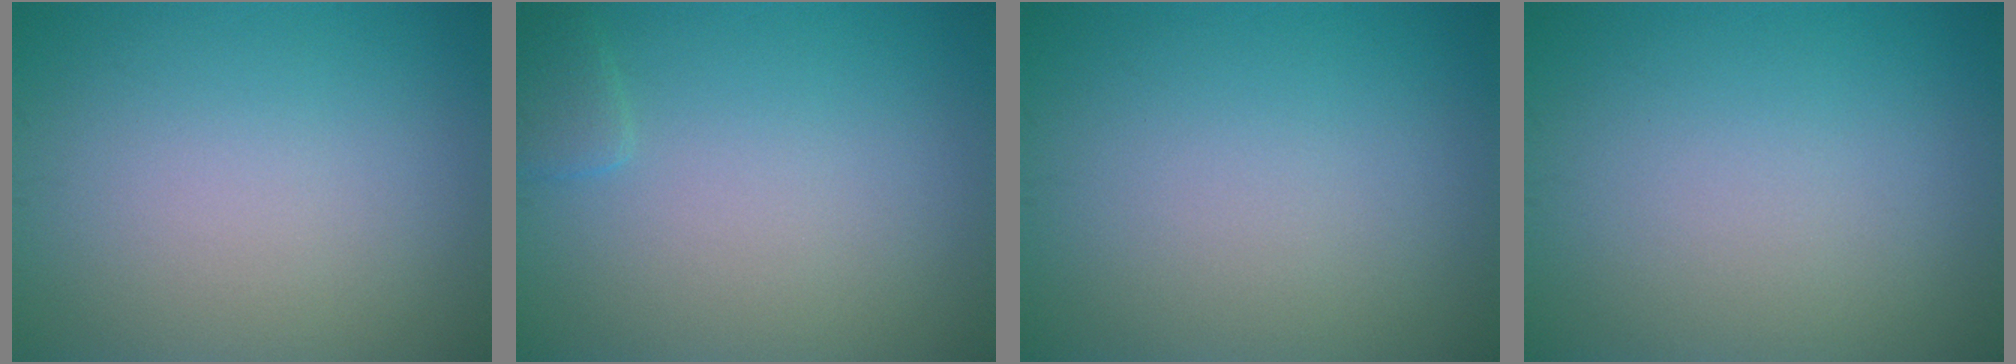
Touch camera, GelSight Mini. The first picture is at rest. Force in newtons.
{"total": 1.1, "press": 1.1, "slide": 0.1}
{"total": 0.0}
{"total": 0.0}